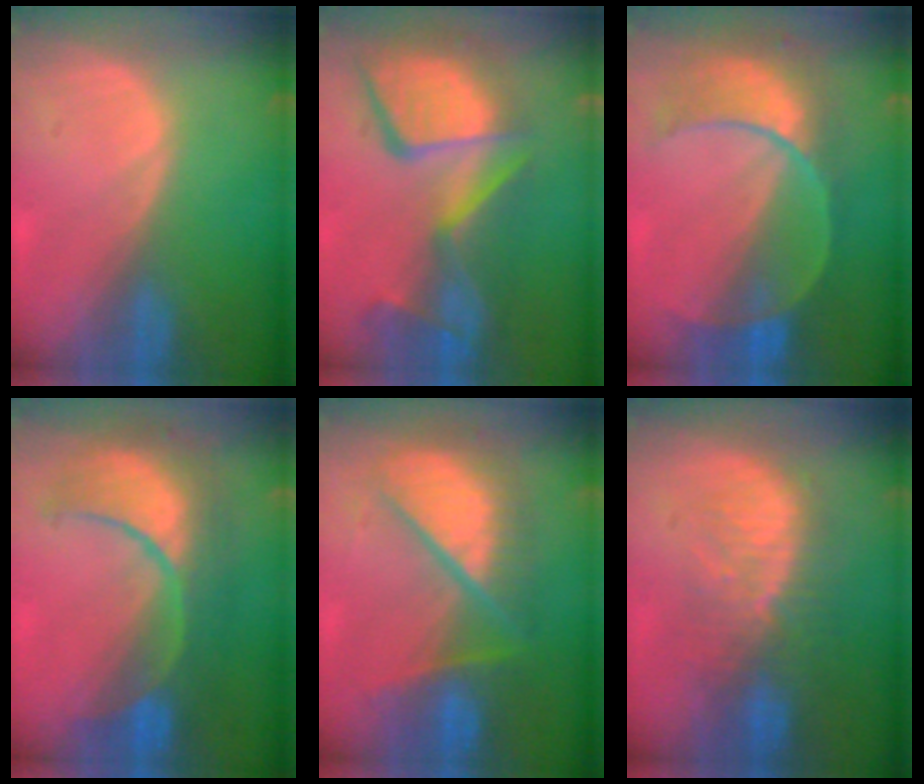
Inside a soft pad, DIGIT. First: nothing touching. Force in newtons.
{"total": 13.6, "press": 11.2, "slide": 7.8}
{"total": 9.4, "press": 8.5, "slide": 4.0}
{"total": 10.3, "press": 10.3, "slide": 1.1}
{"total": 9.9, "press": 9.9, "slide": 1.0}
{"total": 10.0, "press": 8.5, "slide": 5.3}